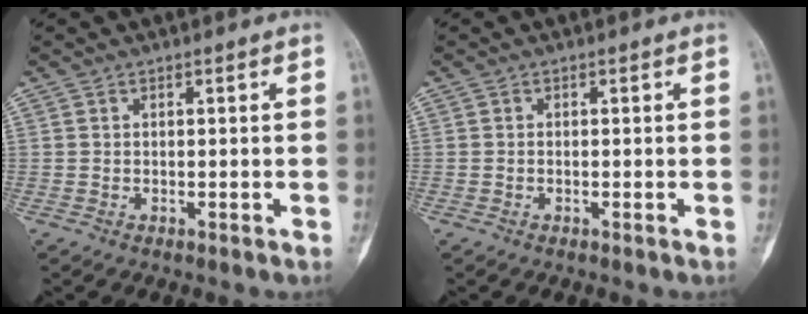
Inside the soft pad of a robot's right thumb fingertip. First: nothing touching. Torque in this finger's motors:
{"motor_torque": [0.06, 0.06, 0.15, 0.32, -0.03]}